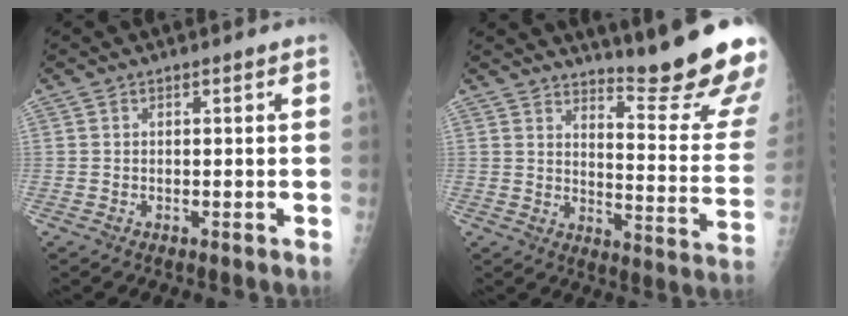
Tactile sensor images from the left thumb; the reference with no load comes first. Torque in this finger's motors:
{"motor_torque": [1.99, 0.03, 1.49, -1.27, 0.22]}